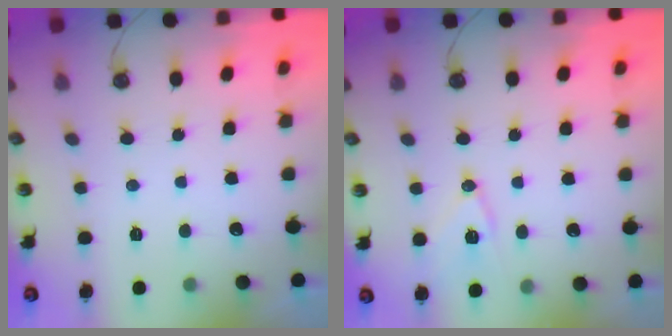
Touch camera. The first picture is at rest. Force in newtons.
{"total": 11.1, "press": 11.0, "slide": 1.7}